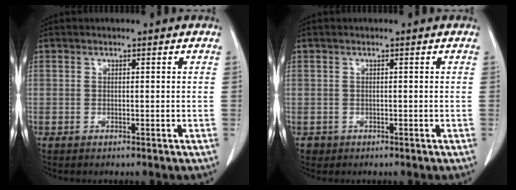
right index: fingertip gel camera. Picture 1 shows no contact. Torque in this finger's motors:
{"motor_torque": [-0.24, 0.09, -0.41, -0.10]}